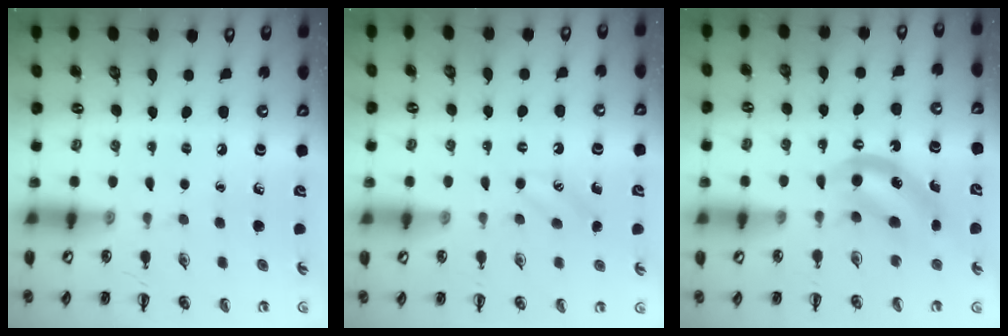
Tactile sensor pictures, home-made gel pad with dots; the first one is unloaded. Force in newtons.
{"total": 3.0, "press": 2.9, "slide": 0.7}
{"total": 6.6, "press": 6.5, "slide": 1.0}